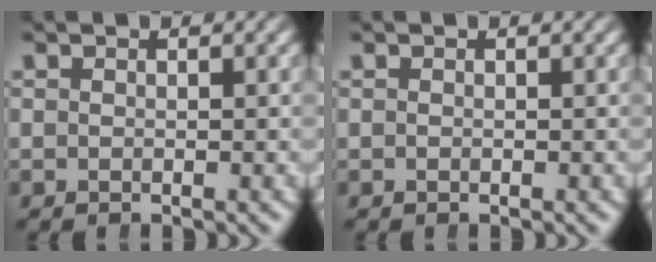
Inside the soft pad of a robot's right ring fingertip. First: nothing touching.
{"total": 0.0}